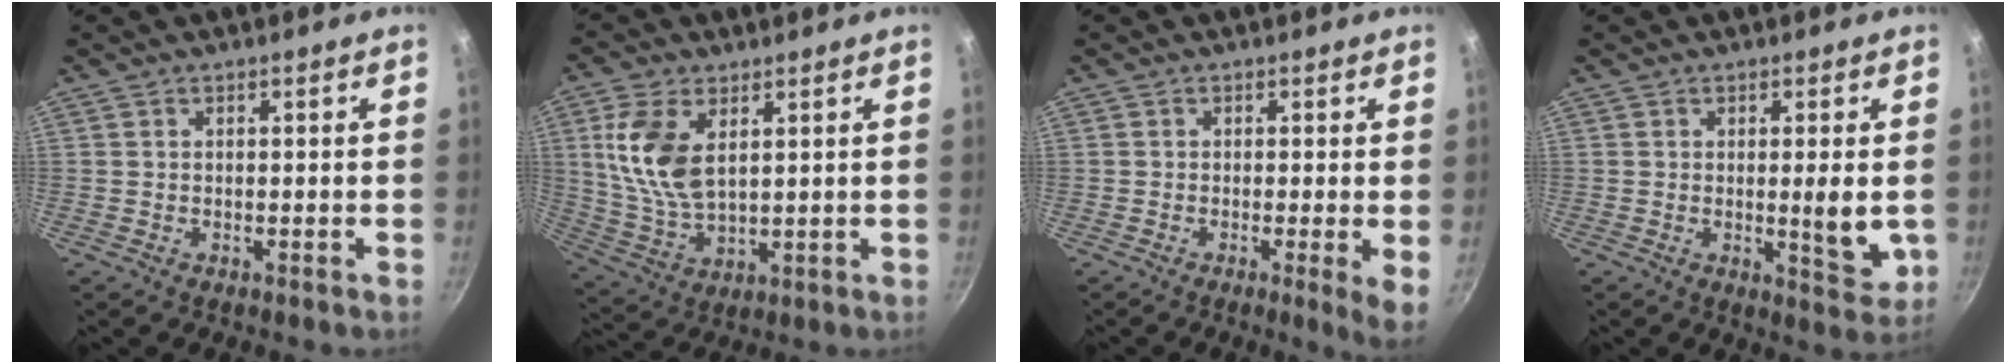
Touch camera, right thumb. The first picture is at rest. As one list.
[{"total": 12.0, "force": [3.5, 6.6, 9.4], "torque": [-0.186, -0.016, 0.078]}, {"total": 4.5, "force": [-0.4, 0.5, 4.5], "torque": [-0.055, -0.013, -0.007]}, {"total": 6.1, "force": [0.0, 1.2, 6.0], "torque": [-0.085, -0.019, 0.003]}]